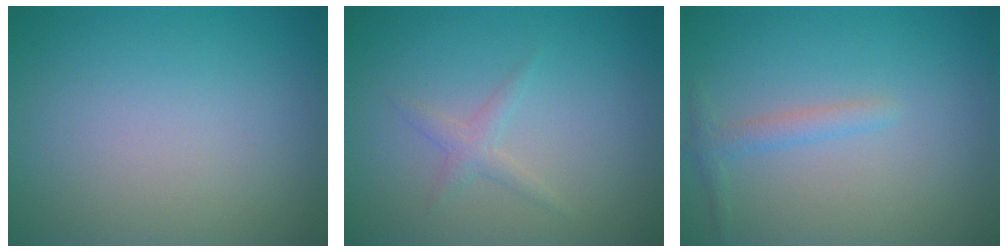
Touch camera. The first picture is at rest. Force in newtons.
{"total": 1.3, "press": 1.3, "slide": 0.0}
{"total": 1.4, "press": 1.4, "slide": 0.1}